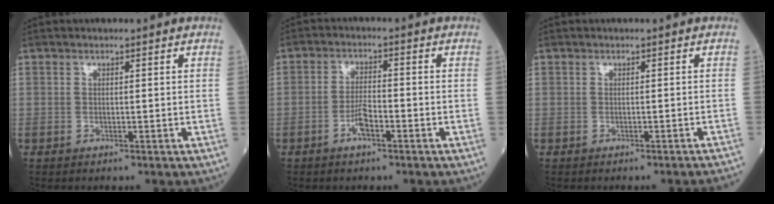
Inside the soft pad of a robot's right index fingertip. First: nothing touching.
{"total": 3.4, "force": [-1.8, 0.8, 2.8], "torque": [-0.054, 0.003, -0.036]}
{"total": 3.2, "force": [-3.0, -0.7, 0.9], "torque": [-0.008, -0.007, -0.032]}